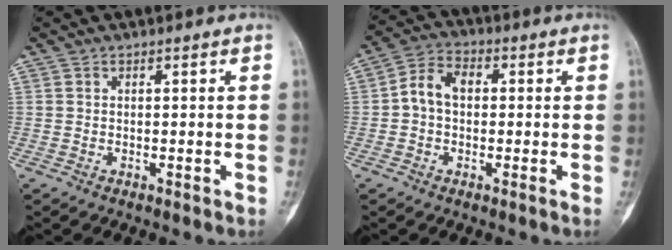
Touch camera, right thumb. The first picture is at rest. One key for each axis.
{"total": 6.3, "fx": 0.1, "fy": 4.4, "fz": 4.6, "tx": -0.080, "ty": 0.021, "tz": -0.010}